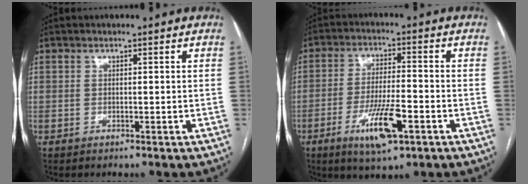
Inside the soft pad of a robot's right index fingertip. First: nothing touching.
{"total": 9.5, "force": [-4.4, 2.0, 8.2], "torque": [-0.156, -0.012, -0.071]}